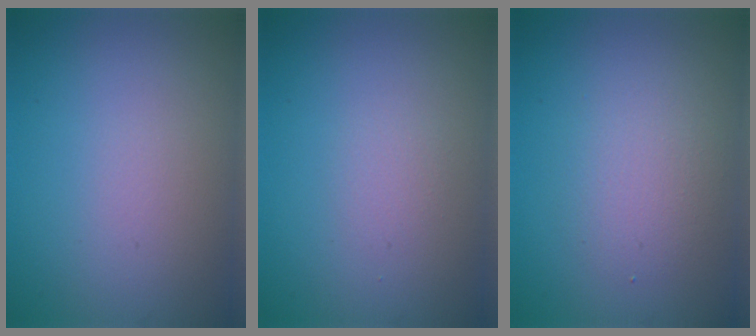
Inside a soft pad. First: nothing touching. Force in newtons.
{"total": 0.8, "press": 0.7, "slide": 0.1}
{"total": 2.4, "press": 2.4, "slide": 0.1}